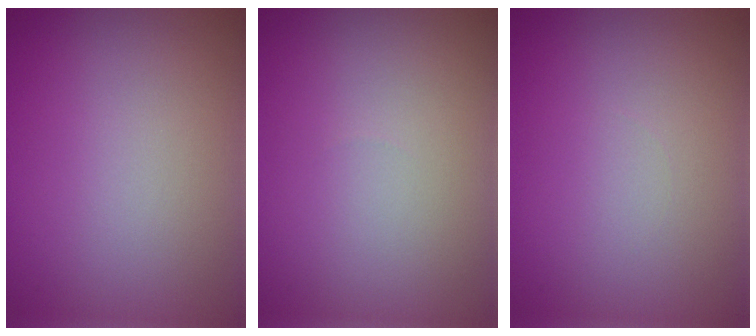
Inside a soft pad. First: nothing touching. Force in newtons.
{"total": 0.0}
{"total": 0.0}